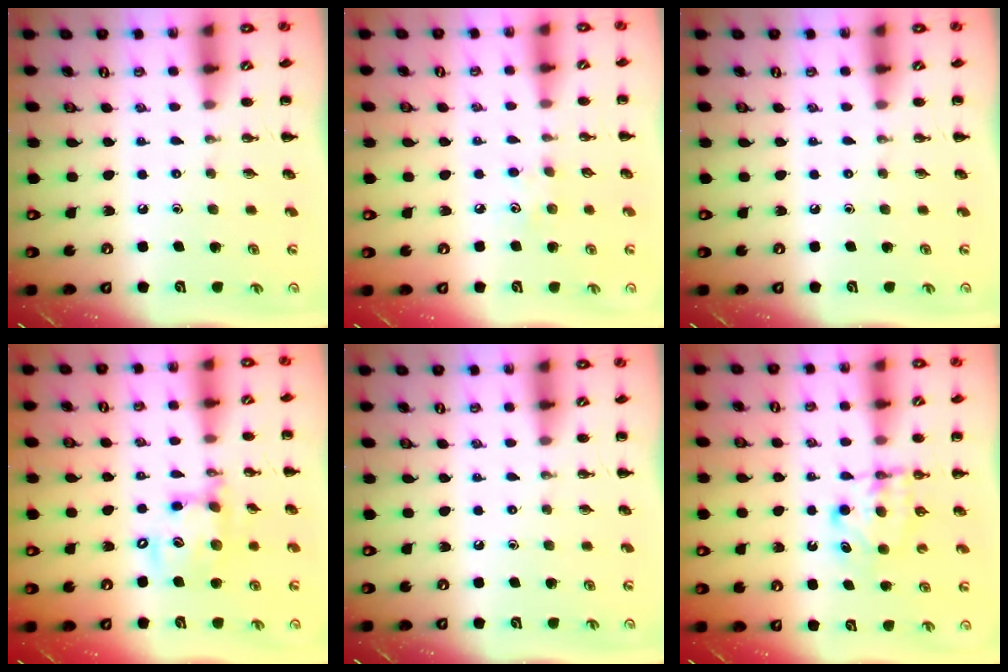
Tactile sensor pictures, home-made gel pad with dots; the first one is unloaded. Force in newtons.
{"total": 4.2, "press": 4.0, "slide": 1.2}
{"total": 0.0}
{"total": 12.8, "press": 12.5, "slide": 2.8}
{"total": 0.0}
{"total": 6.4, "press": 6.4, "slide": 0.5}